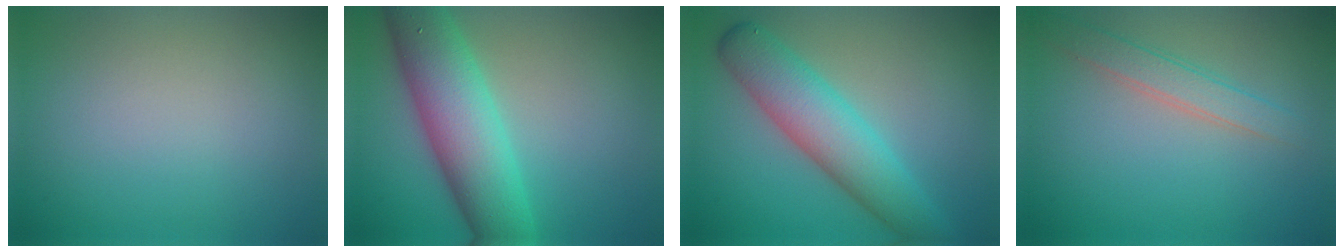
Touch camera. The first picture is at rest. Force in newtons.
{"total": 8.7, "press": 8.7, "slide": 0.2}
{"total": 6.4, "press": 6.4, "slide": 0.2}
{"total": 2.5, "press": 2.5, "slide": 0.1}